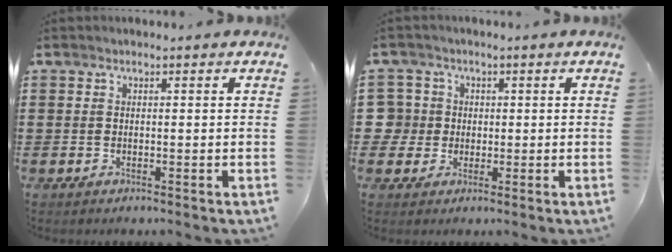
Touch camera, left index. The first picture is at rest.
{"total": 4.2, "force": [0.1, 4.2, 0.4], "torque": [-0.036, 0.010, -0.003]}